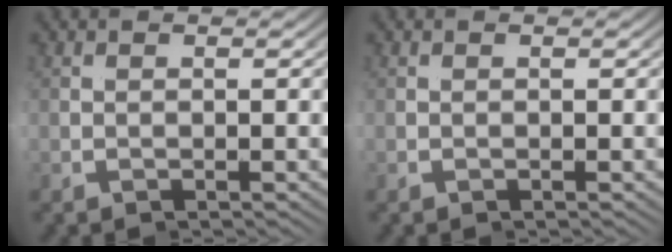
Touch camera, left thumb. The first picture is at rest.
{"total": 0.0}